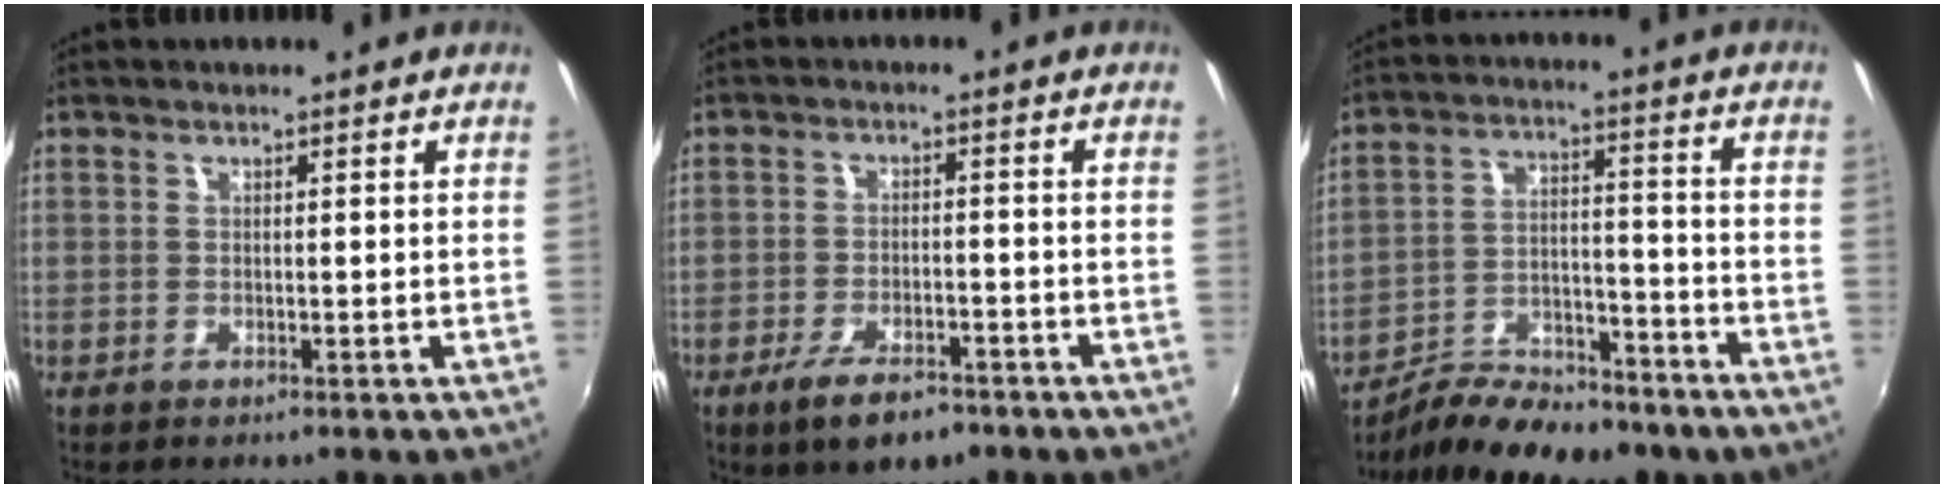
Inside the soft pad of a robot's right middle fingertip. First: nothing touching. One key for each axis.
{"total": 8.2, "fx": -5.6, "fy": 3.2, "fz": 5.1, "tx": -0.116, "ty": -0.016, "tz": -0.093}
{"total": 17.2, "fx": -13.9, "fy": 5.9, "fz": 8.3, "tx": -0.157, "ty": -0.008, "tz": -0.213}